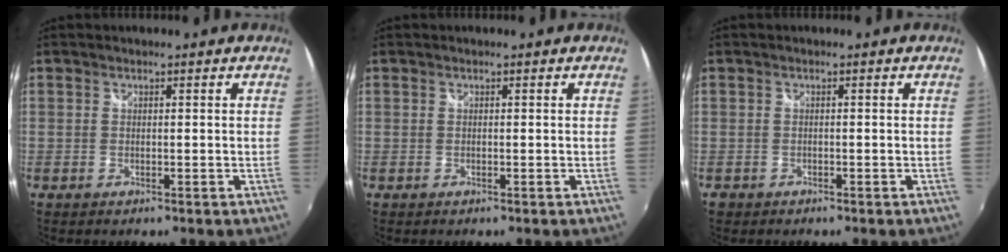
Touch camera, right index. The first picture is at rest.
{"total": 0.0}
{"total": 1.2, "force": [-0.8, 1.0, 0.0], "torque": [-0.006, 0.001, -0.013]}